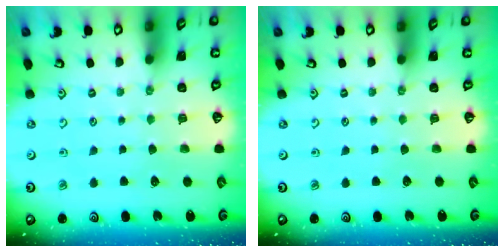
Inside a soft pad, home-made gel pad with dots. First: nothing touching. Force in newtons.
{"total": 0.0}